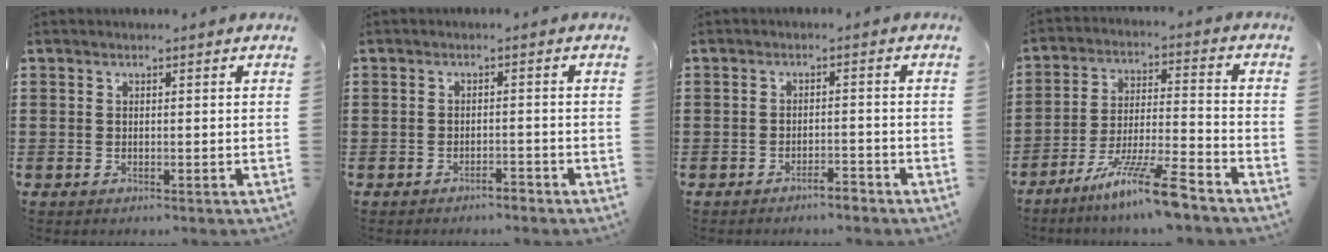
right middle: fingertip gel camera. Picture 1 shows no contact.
{"total": 1.7, "force": [-1.7, 0.2, 0.3], "torque": [-0.012, 0.003, -0.034]}
{"total": 2.1, "force": [-2.1, 0.2, 0.6], "torque": [-0.015, 0.003, -0.041]}
{"total": 11.2, "force": [-8.4, 0.6, 7.3], "torque": [-0.133, 0.009, -0.160]}